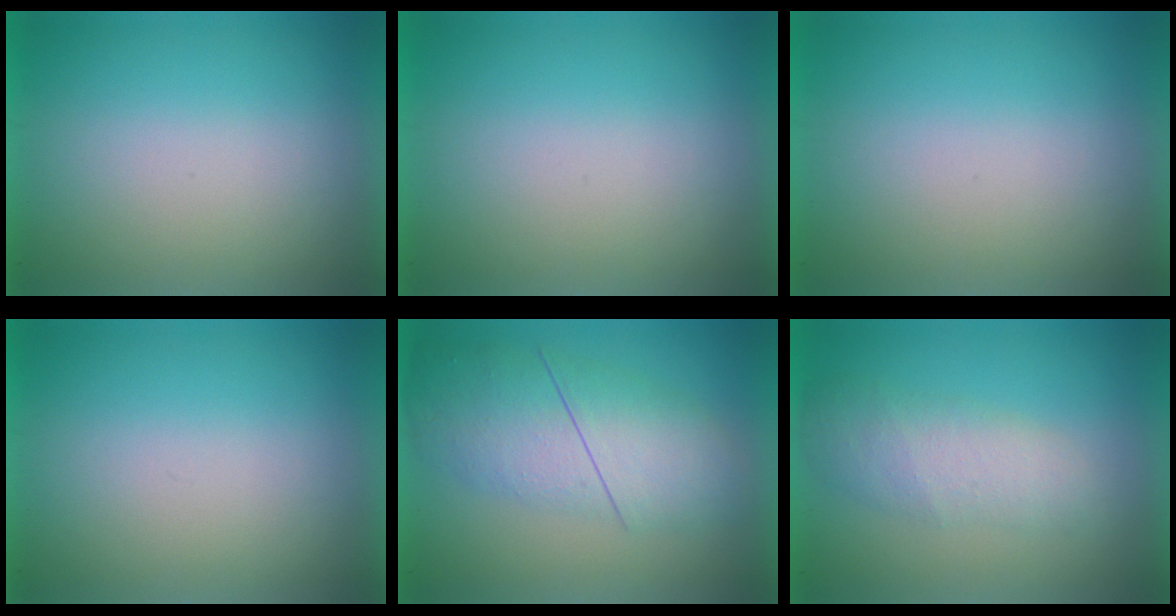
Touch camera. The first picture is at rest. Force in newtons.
{"total": 0.0}
{"total": 0.0}
{"total": 0.0}
{"total": 4.9}
{"total": 2.6}